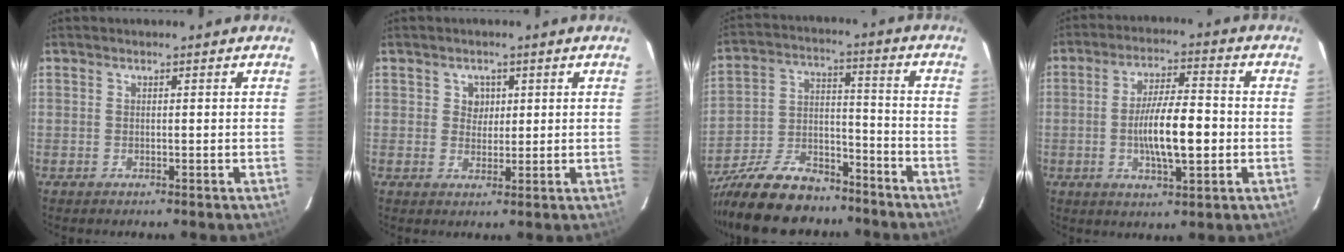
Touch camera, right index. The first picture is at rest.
{"total": 2.7, "force": [0.8, 2.6, 0.5], "torque": [-0.002, 0.010, 0.014]}
{"total": 20.4, "force": [-16.0, 8.8, 9.0], "torque": [-0.201, 0.009, -0.258]}
{"total": 10.6, "force": [-1.8, 2.6, 10.1], "torque": [-0.185, -0.004, -0.027]}